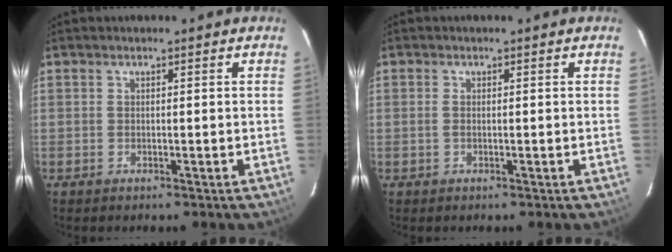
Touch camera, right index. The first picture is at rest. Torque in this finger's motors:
{"motor_torque": [-0.45, 0.09, -0.11, -0.01]}